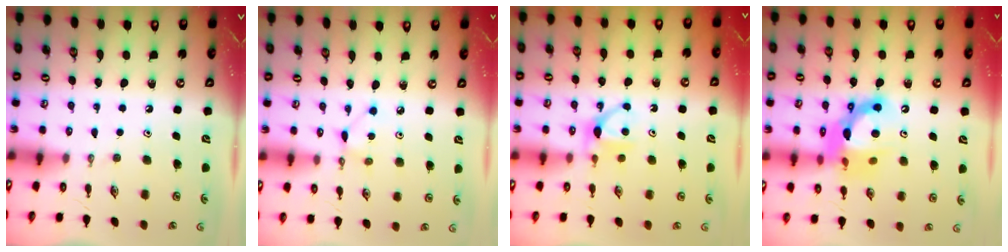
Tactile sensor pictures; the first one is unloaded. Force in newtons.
{"total": 2.9, "press": 2.9, "slide": 0.3}
{"total": 5.4, "press": 5.3, "slide": 0.8}
{"total": 14.6, "press": 14.6, "slide": 1.0}